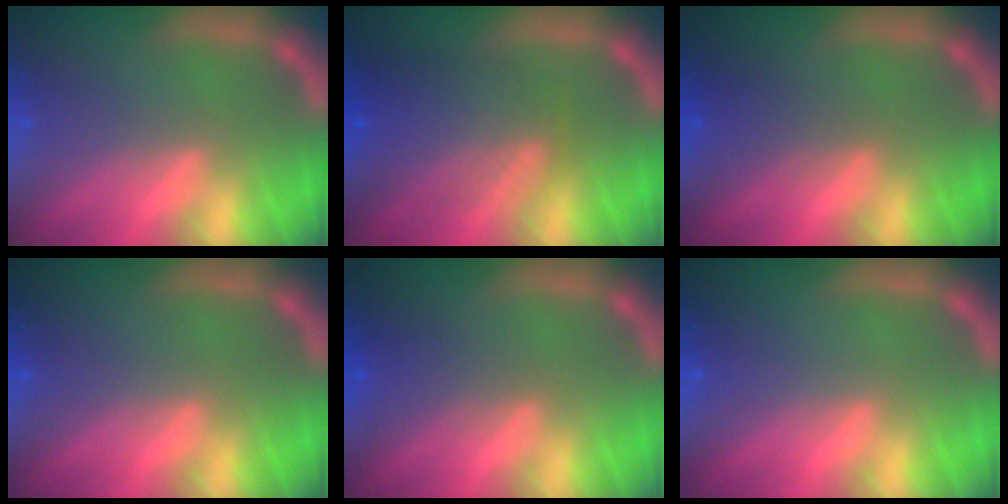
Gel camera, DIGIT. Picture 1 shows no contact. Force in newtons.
{"total": 6.6}
{"total": 2.0}
{"total": 0.0}
{"total": 2.0}
{"total": 0.0}